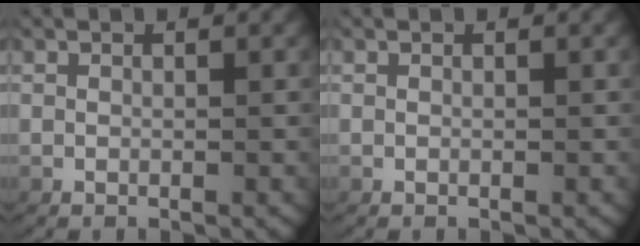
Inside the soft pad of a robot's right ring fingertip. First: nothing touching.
{"total": 0.0}